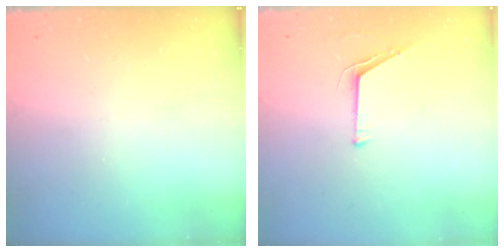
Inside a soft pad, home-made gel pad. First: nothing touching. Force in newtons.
{"total": 4.6, "press": 4.5, "slide": 0.3}